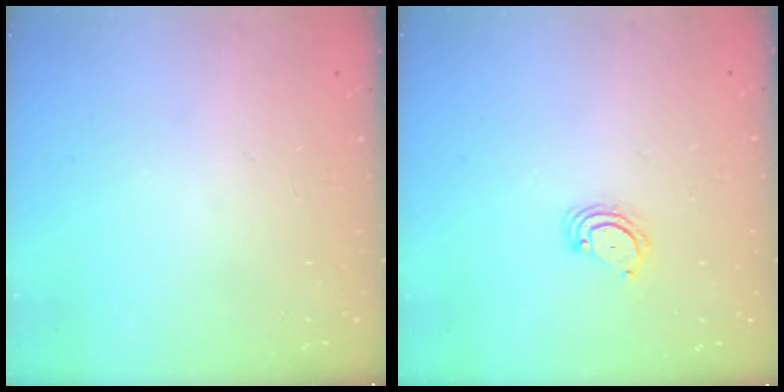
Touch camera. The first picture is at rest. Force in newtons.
{"total": 2.3, "press": 2.3, "slide": 0.2}